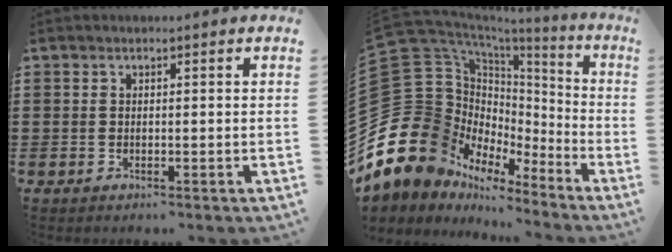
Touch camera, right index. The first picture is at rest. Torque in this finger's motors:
{"motor_torque": [0.16, -0.06, 0.33, -0.21]}